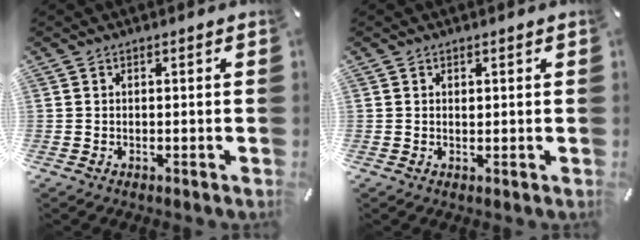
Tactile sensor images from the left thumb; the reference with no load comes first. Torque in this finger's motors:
{"motor_torque": [0.16, 0.13, 0.15, -0.29, -0.04]}